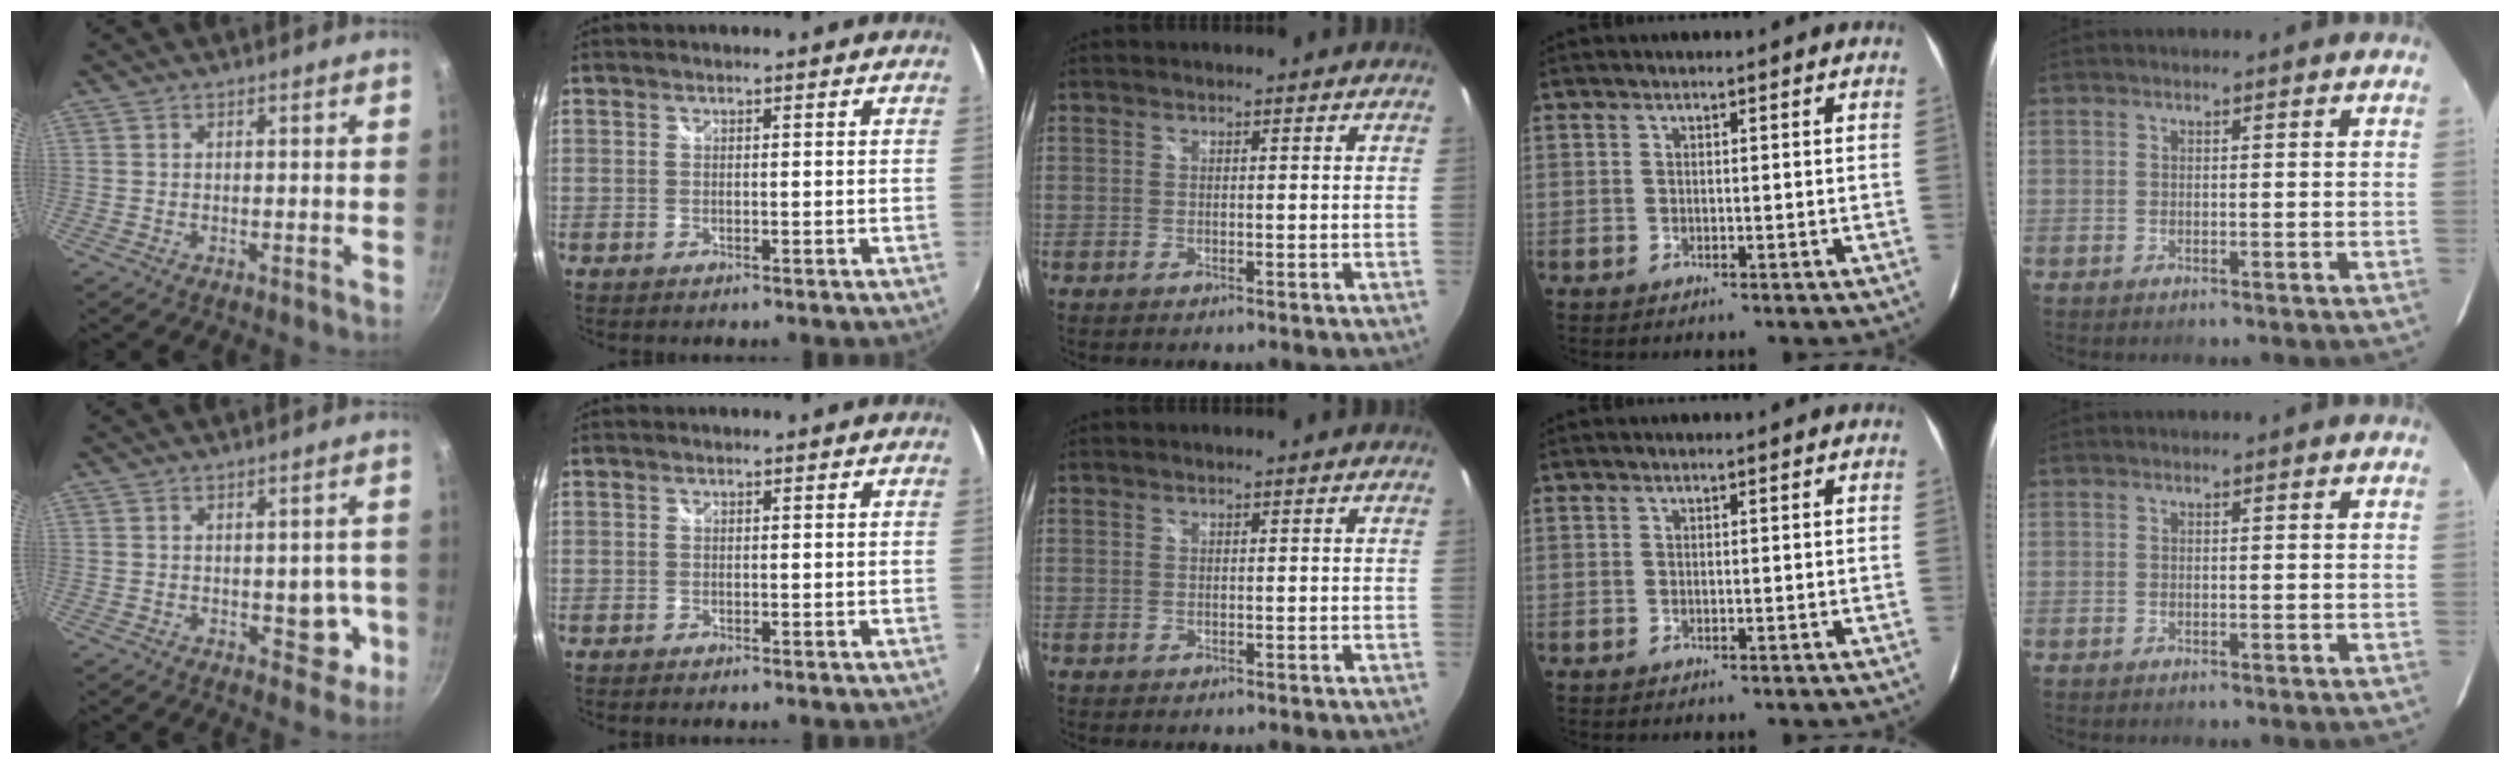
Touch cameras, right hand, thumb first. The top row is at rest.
{"thumb": {"total": 6.1, "force": [-1.2, 3.9, 4.6], "torque": [-0.019, 0.010, -0.010]}}